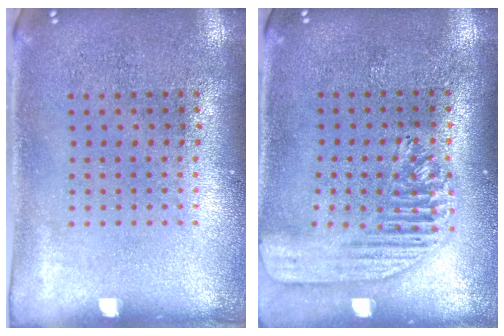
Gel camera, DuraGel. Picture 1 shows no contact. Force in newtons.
{"total": 1.7, "press": 1.5, "slide": 0.7}